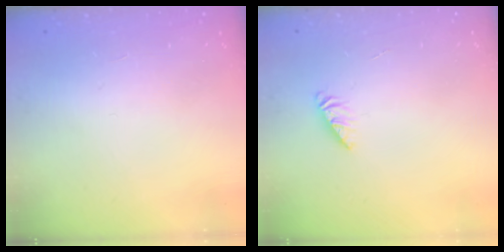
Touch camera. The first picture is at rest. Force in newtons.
{"total": 1.8, "press": 1.8, "slide": 0.2}